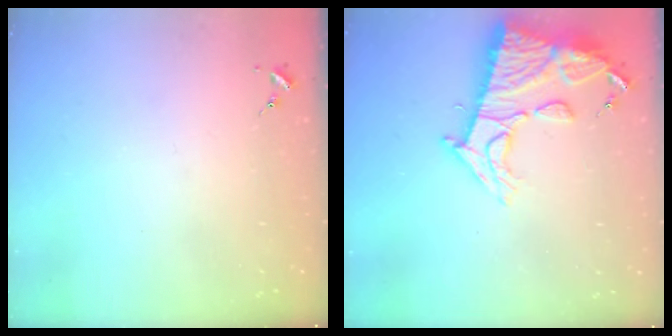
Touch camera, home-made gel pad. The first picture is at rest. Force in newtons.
{"total": 15.6, "press": 15.6, "slide": 1.3}